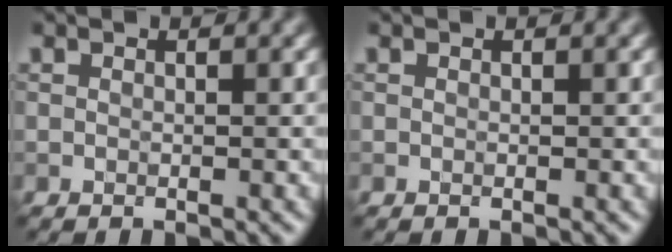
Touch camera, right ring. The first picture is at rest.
{"total": 0.0}